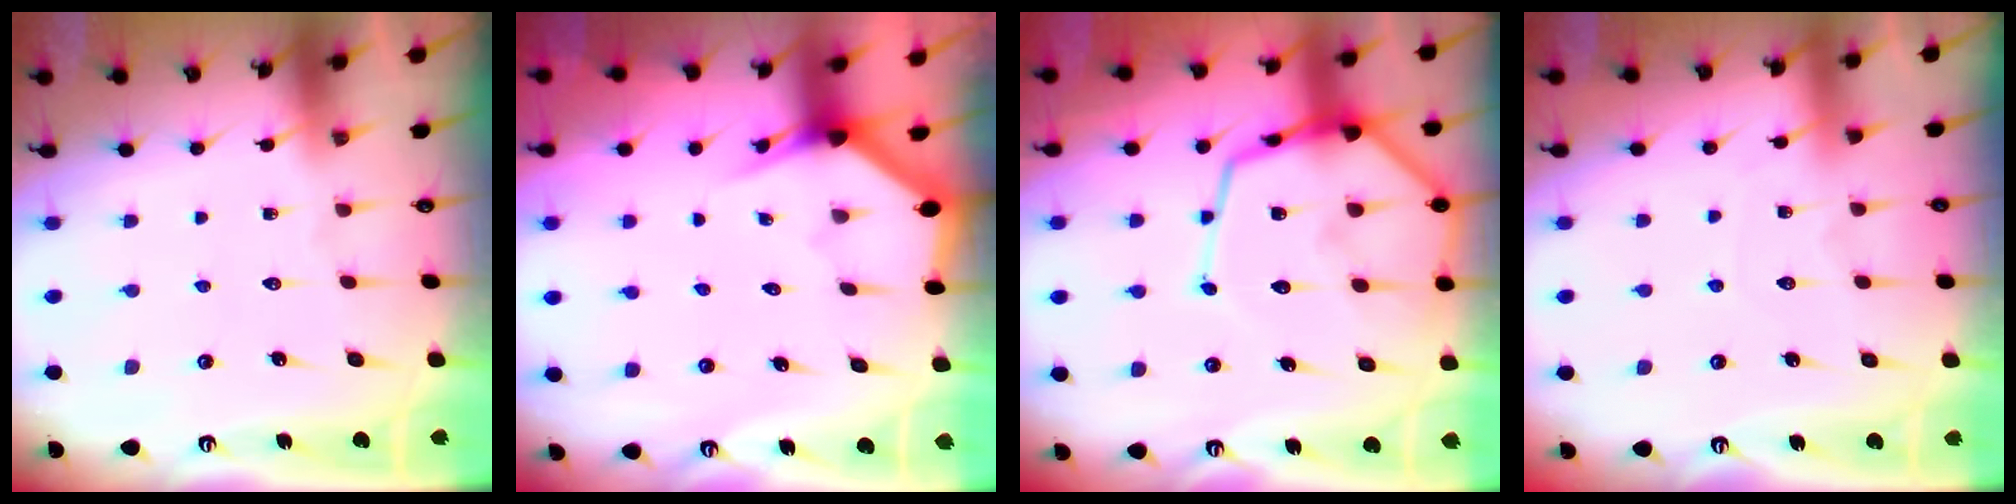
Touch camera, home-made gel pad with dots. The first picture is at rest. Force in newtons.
{"total": 2.9, "press": 2.9, "slide": 0.1}
{"total": 18.5, "press": 18.5, "slide": 1.7}
{"total": 4.9, "press": 4.8, "slide": 0.6}